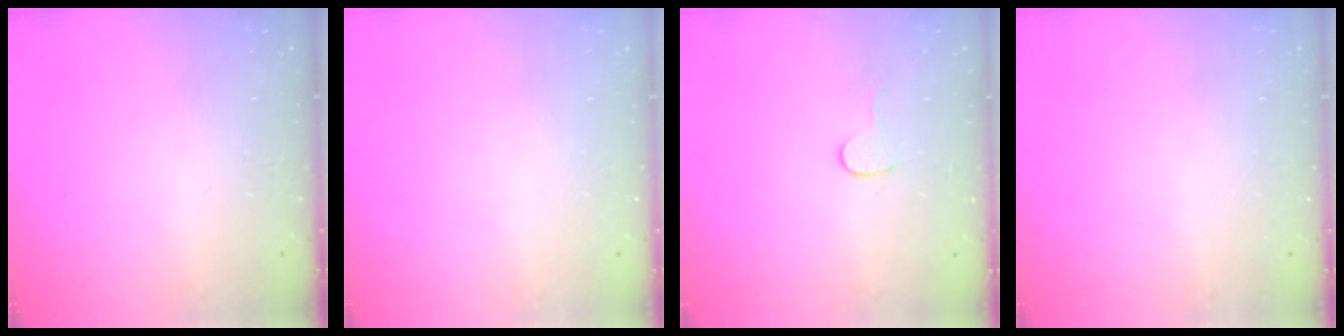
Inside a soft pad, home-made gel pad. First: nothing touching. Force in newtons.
{"total": 0.0}
{"total": 2.7, "press": 2.7, "slide": 0.2}
{"total": 0.0}